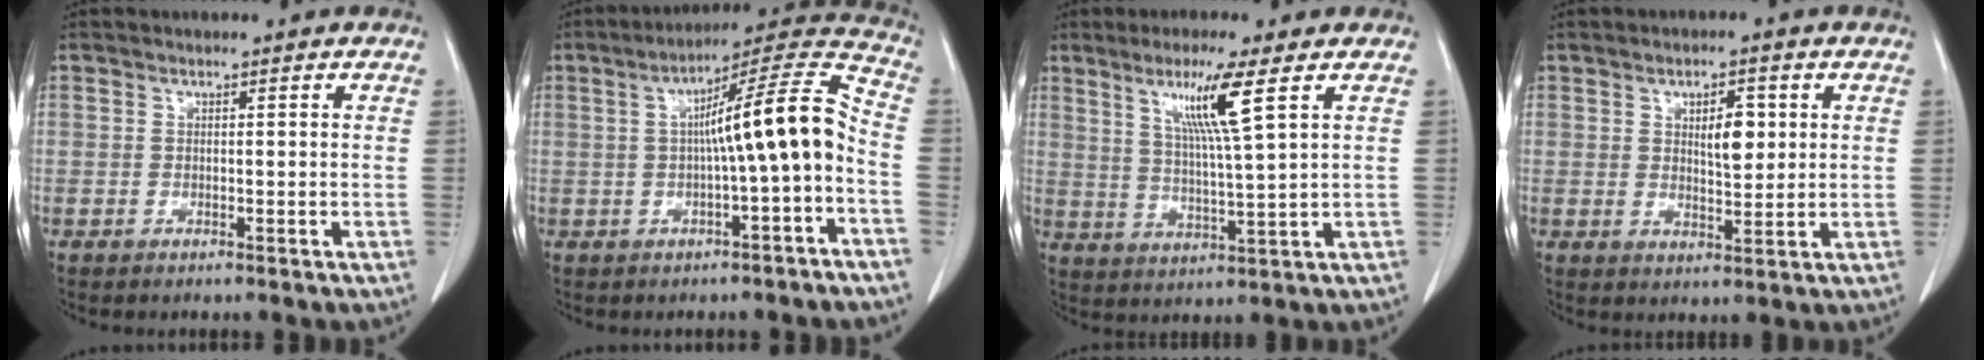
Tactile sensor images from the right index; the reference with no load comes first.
{"total": 12.3, "force": [-1.5, 0.4, 12.2], "torque": [-0.183, 0.033, -0.024]}
{"total": 9.0, "force": [4.2, -1.1, 7.8], "torque": [-0.147, -0.008, 0.079]}
{"total": 4.9, "force": [1.4, 1.8, 4.4], "torque": [-0.070, -0.002, 0.025]}